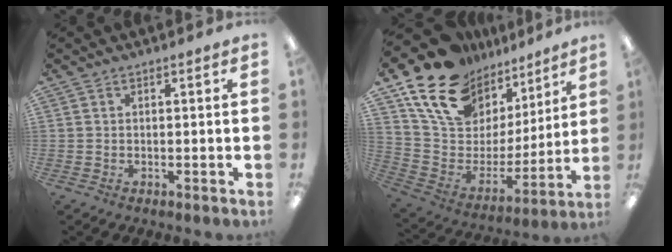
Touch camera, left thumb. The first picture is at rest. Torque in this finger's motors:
{"motor_torque": [0.90, 0.89, 1.37, -1.40, 0.33]}